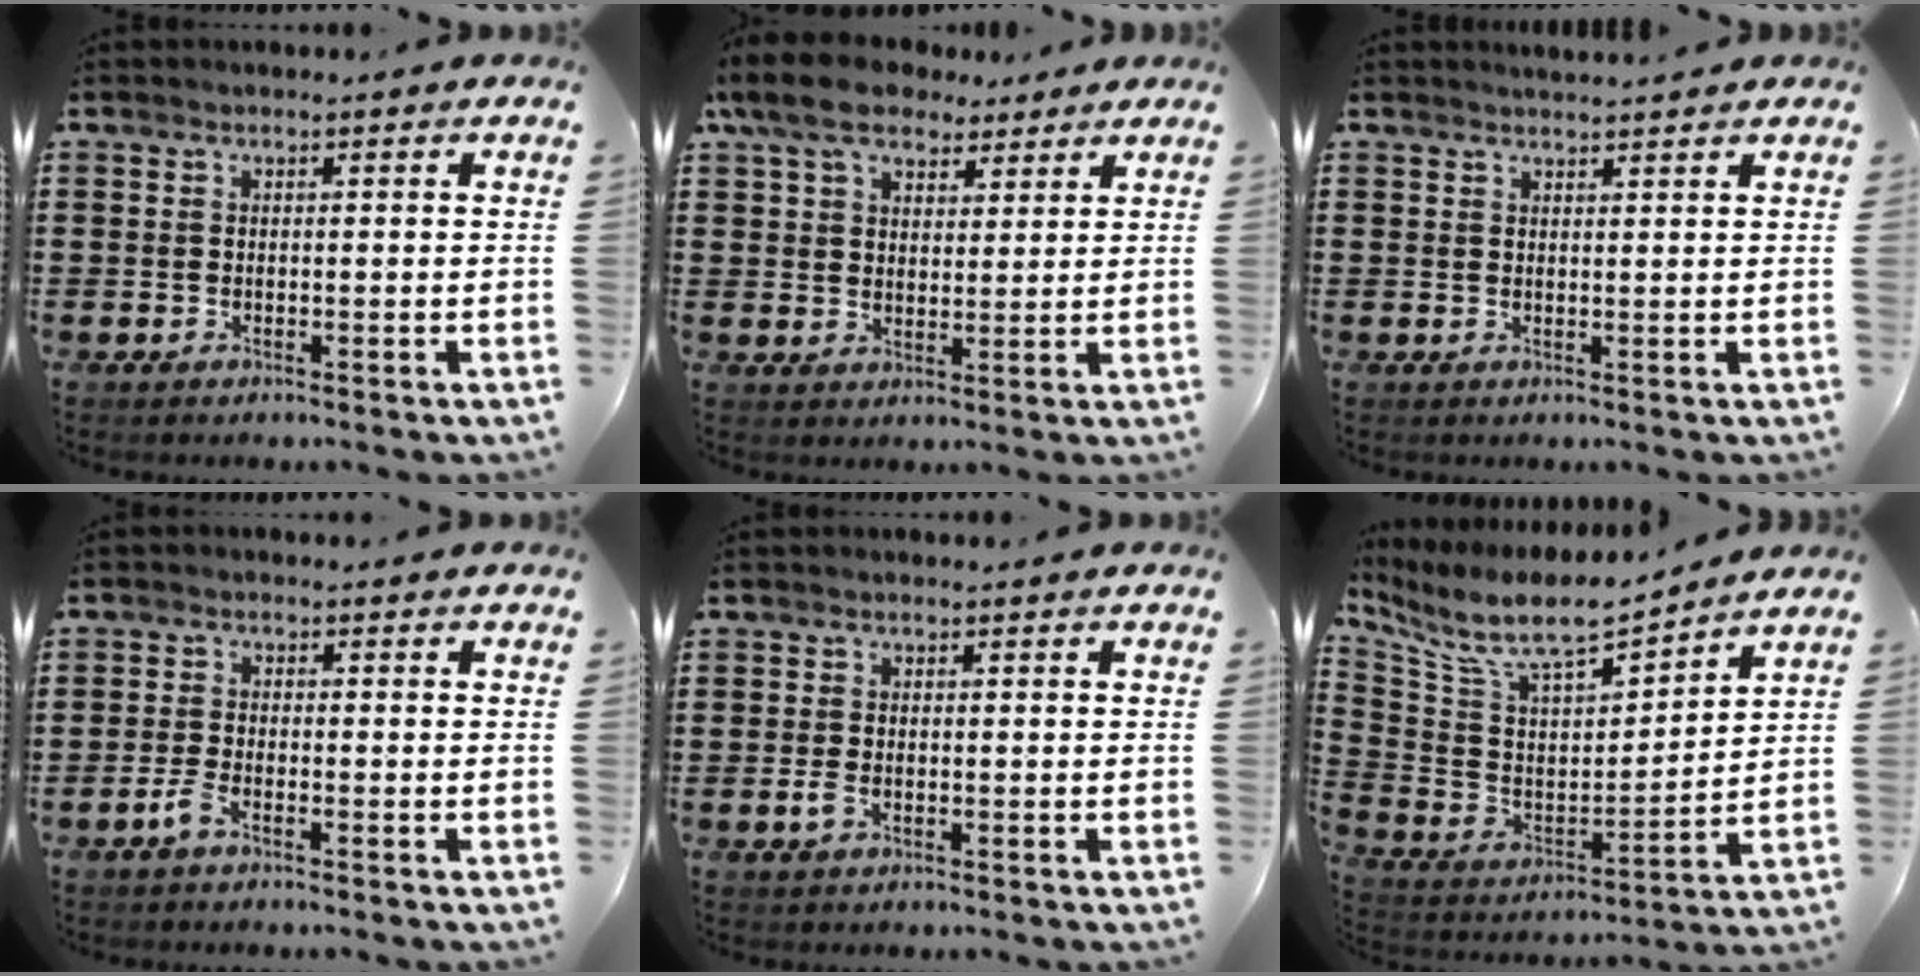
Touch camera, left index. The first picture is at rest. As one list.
[{"total": 8.2, "force": [6.2, 4.0, 3.7], "torque": [-0.087, -0.004, 0.115]}, {"total": 1.4, "force": [1.4, -0.1, 0.1], "torque": [-0.005, 0.003, 0.027]}, {"total": 2.0, "force": [-1.3, 0.4, 1.5], "torque": [-0.042, -0.004, -0.028]}, {"total": 1.7, "force": [-0.5, 0.8, 1.4], "torque": [-0.041, -0.008, -0.013]}, {"total": 9.3, "force": [7.8, 2.4, 4.5], "torque": [-0.123, -0.046, 0.133]}]